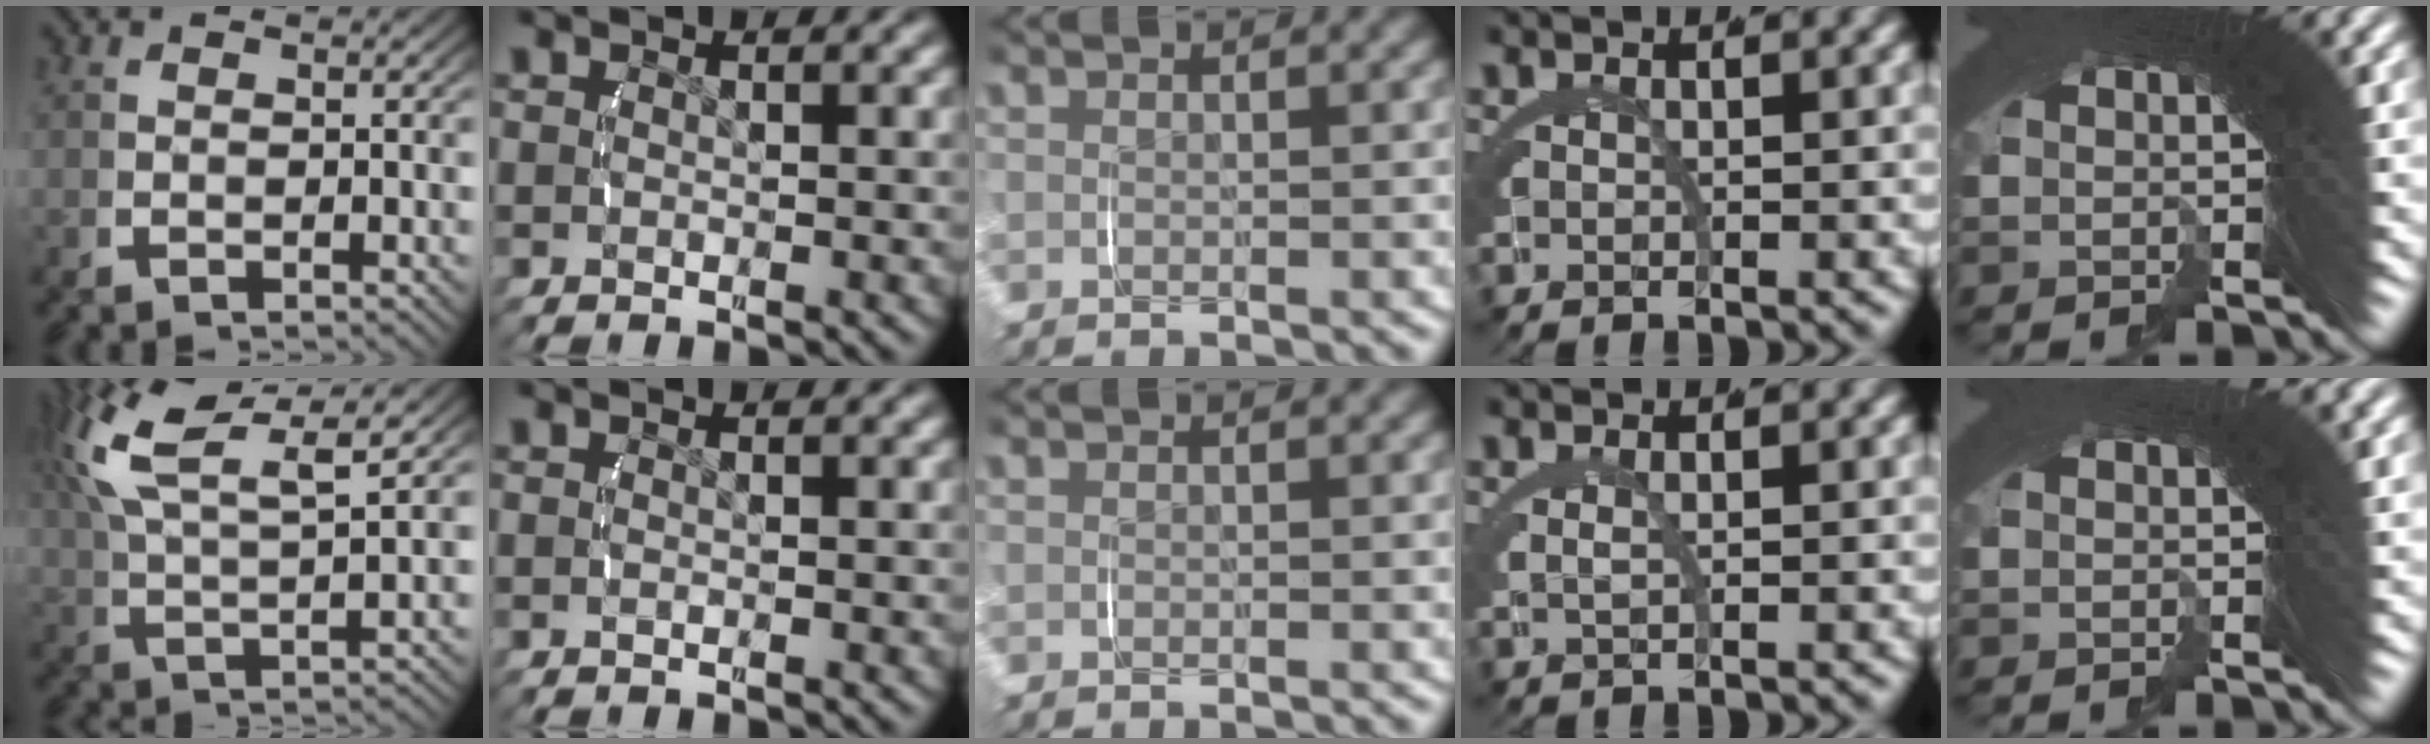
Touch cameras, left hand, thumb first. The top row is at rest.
{"thumb": {"total": 9.2, "force": [4.6, 4.4, 6.7], "torque": [-0.136, 0.006, 0.074]}, "ring": {"total": 0.9, "force": [0.3, 0.5, 0.8], "torque": [-0.021, -0.005, 0.007]}, "little": {"total": 1.6, "force": [1.1, 0.1, 1.2], "torque": [-0.011, 0.007, 0.012]}}